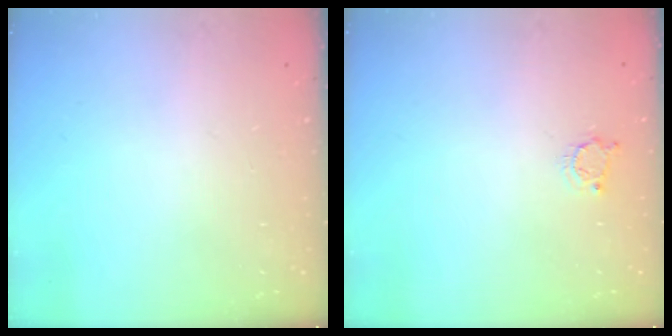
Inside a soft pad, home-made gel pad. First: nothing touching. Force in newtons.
{"total": 3.6, "press": 3.6, "slide": 0.4}